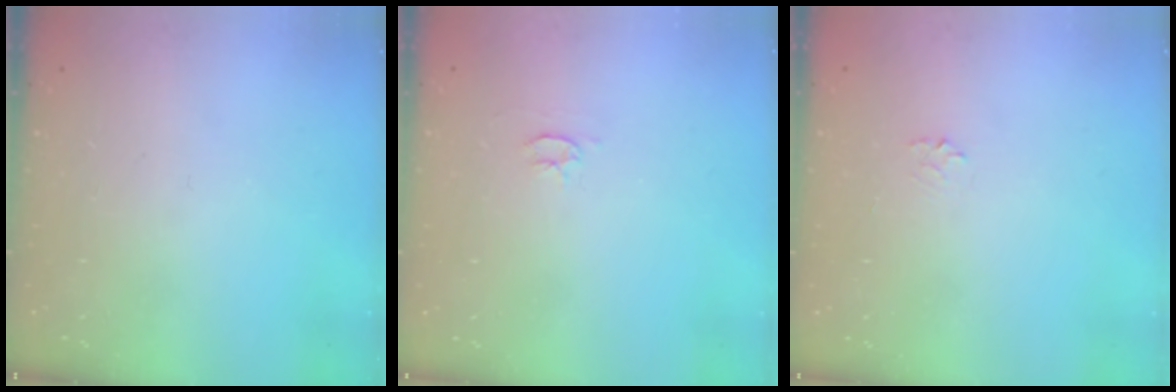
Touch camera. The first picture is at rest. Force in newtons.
{"total": 2.6, "press": 2.6, "slide": 0.3}
{"total": 1.7, "press": 1.7, "slide": 0.3}